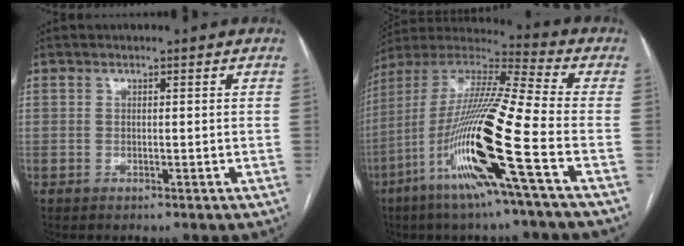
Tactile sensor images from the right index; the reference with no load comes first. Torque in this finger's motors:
{"motor_torque": [2.14, 0.00, 0.61, 0.21]}